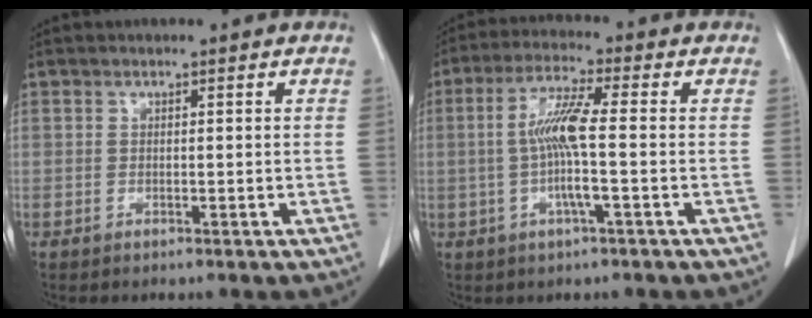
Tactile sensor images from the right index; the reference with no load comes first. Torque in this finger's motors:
{"motor_torque": [1.52, -0.34, 0.80, 0.11]}